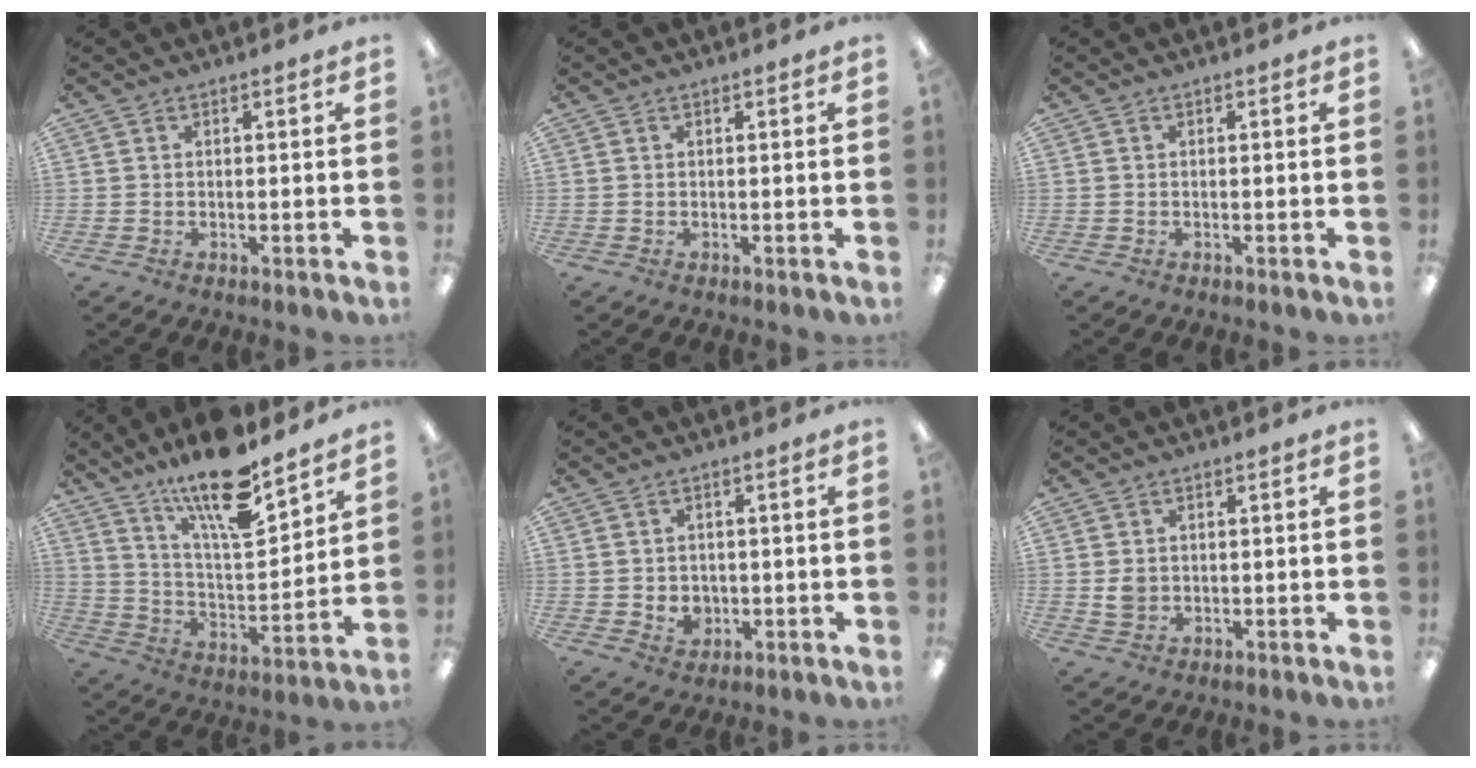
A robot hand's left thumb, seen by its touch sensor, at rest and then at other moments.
{"total": 0.0}
{"total": 0.0}
{"total": 18.5, "force": [14.2, 4.9, 10.7], "torque": [-0.186, -0.089, 0.237]}
{"total": 3.2, "force": [0.1, 2.9, 1.4], "torque": [-0.019, 0.002, 0.002]}
{"total": 2.4, "force": [0.6, 2.1, 1.1], "torque": [-0.014, 0.000, 0.008]}